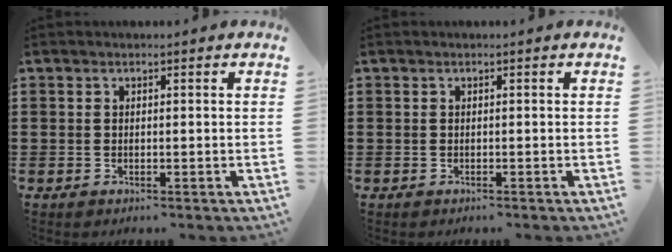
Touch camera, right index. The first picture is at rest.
{"total": 0.0}